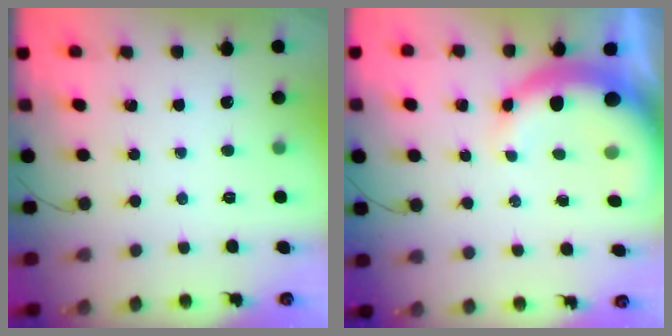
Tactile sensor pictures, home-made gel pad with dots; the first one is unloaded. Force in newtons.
{"total": 9.7, "press": 9.5, "slide": 1.8}